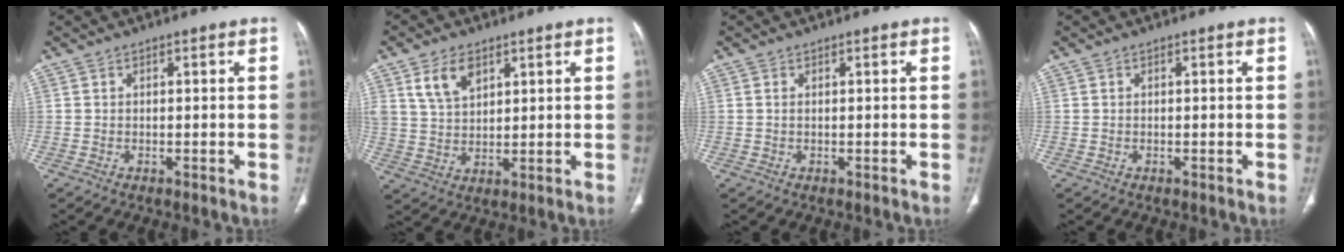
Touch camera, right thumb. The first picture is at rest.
{"total": 7.3, "force": [3.9, 4.4, 4.3], "torque": [-0.068, -0.018, 0.080]}
{"total": 0.0}
{"total": 0.0}